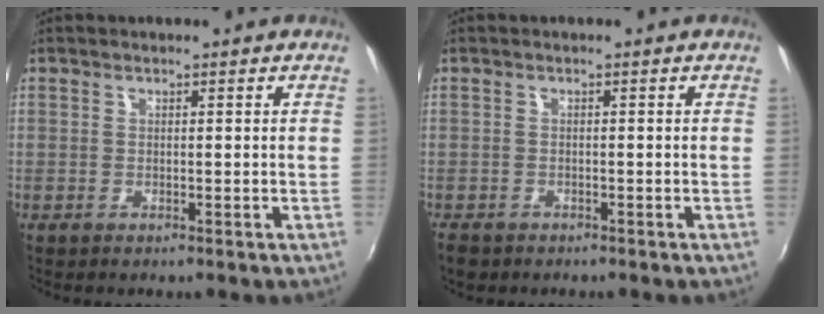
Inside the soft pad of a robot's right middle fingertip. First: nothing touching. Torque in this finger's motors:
{"motor_torque": [0.32, -0.29, 0.08, 0.02]}